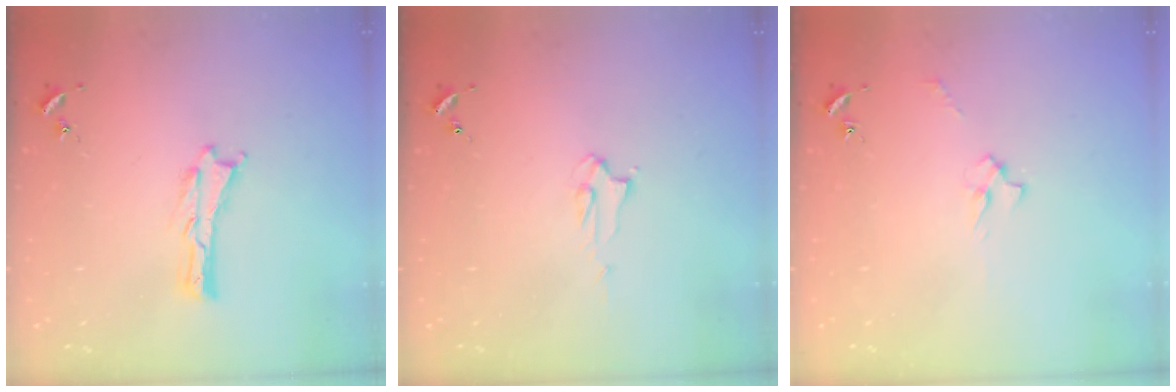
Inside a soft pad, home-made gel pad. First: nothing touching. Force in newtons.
{"total": 2.2, "press": 2.2, "slide": 0.2}
{"total": 2.4, "press": 2.4, "slide": 0.4}